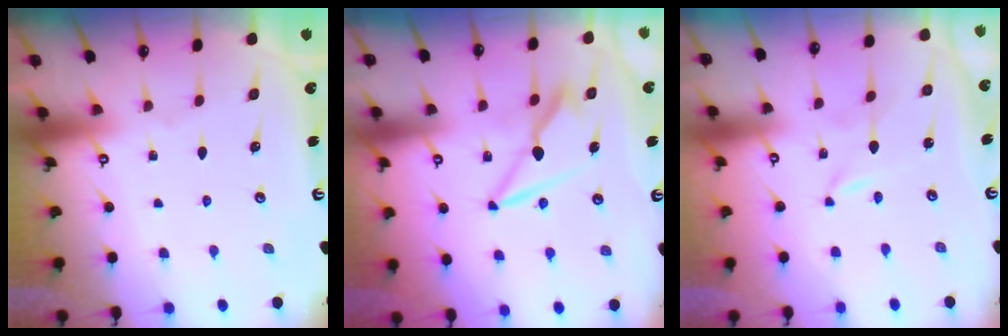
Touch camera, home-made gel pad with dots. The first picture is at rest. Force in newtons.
{"total": 8.1, "press": 8.1, "slide": 0.3}
{"total": 0.0}